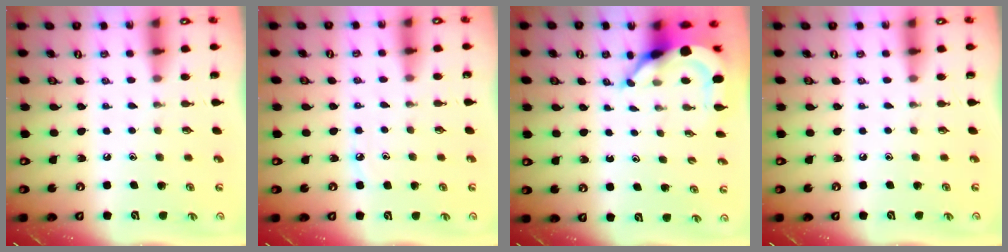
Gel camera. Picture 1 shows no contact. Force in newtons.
{"total": 4.8, "press": 4.8, "slide": 0.3}
{"total": 5.9, "press": 5.9, "slide": 0.7}
{"total": 0.0}